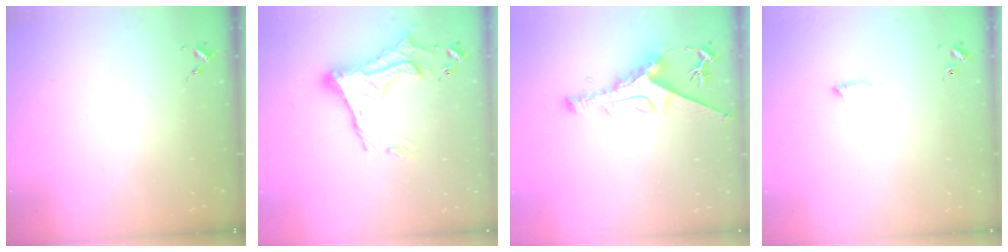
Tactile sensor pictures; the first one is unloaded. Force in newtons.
{"total": 19.3, "press": 19.3, "slide": 1.3}
{"total": 9.7, "press": 9.7, "slide": 1.1}
{"total": 6.5, "press": 6.5, "slide": 0.6}